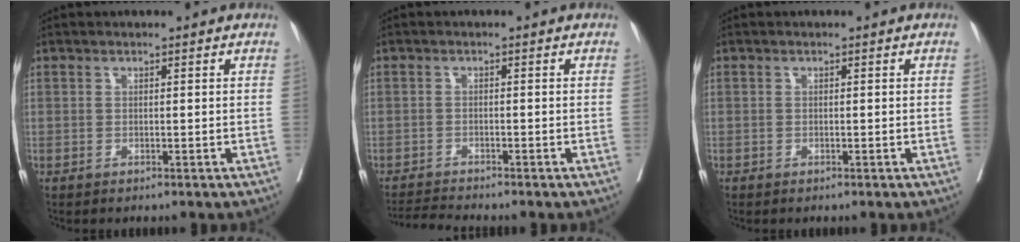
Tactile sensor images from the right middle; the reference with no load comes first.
{"total": 2.7, "force": [-2.6, -0.8, 0.1], "torque": [-0.007, -0.019, -0.046]}
{"total": 0.0}